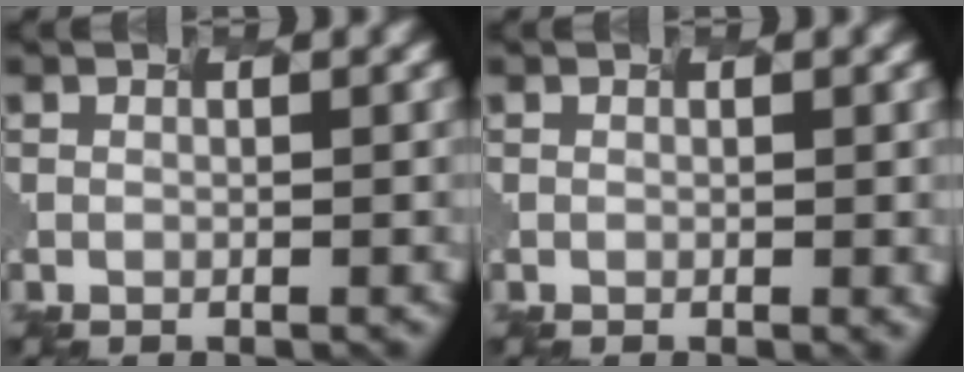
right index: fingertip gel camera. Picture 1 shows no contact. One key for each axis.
{"total": 0.5, "fx": -0.1, "fy": -0.1, "fz": 0.5, "tx": -0.011, "ty": 0.003, "tz": 0.008}